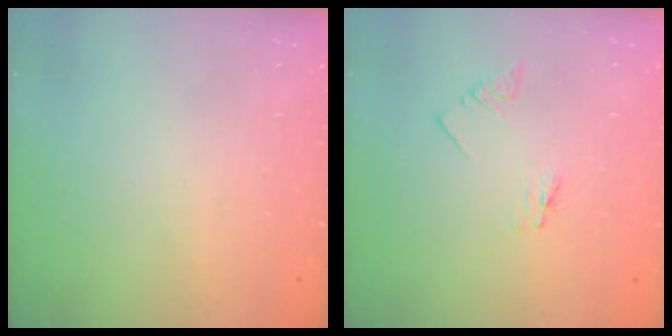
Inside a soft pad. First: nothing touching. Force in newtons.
{"total": 1.1, "press": 1.1, "slide": 0.0}